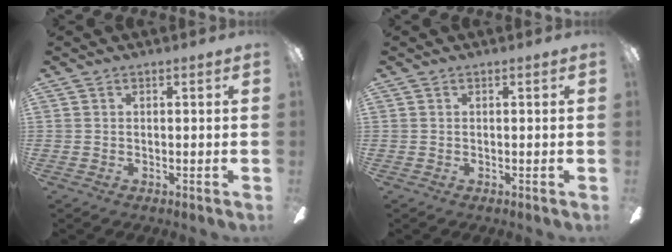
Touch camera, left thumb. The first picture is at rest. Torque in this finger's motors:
{"motor_torque": [-0.01, 0.00, 0.02, 0.01, 0.00]}